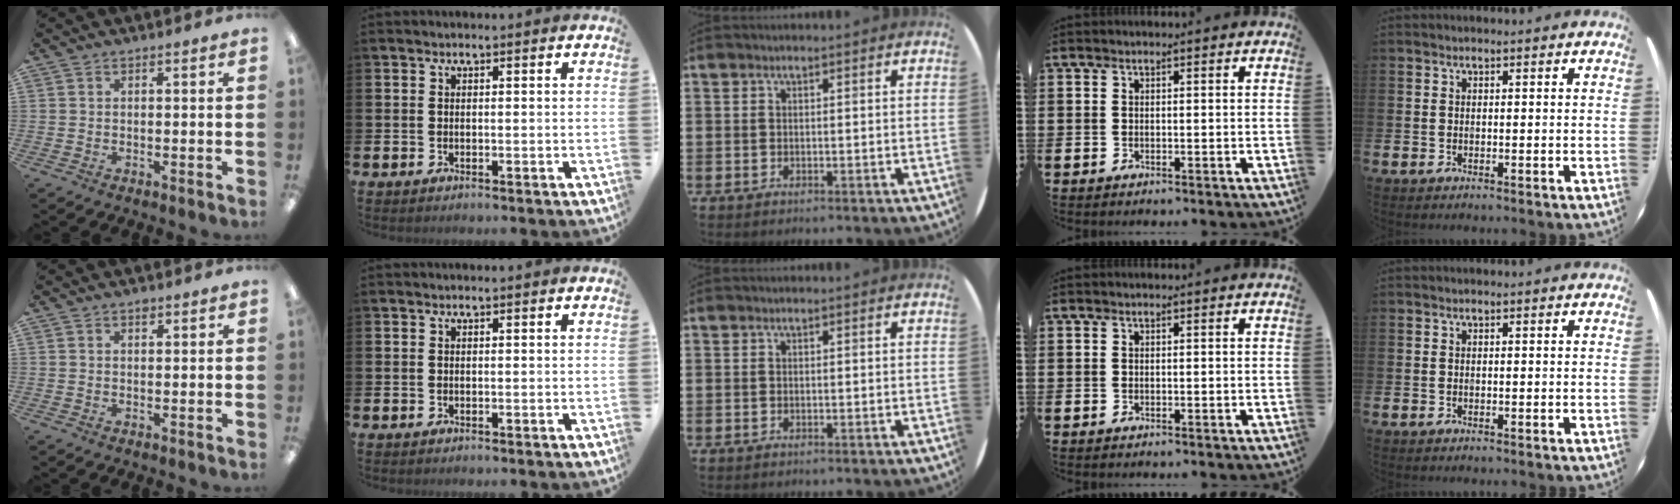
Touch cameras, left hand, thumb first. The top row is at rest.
{"thumb": {"total": 1.2, "force": [0.9, 0.5, 0.6], "torque": [-0.005, -0.002, 0.015]}}